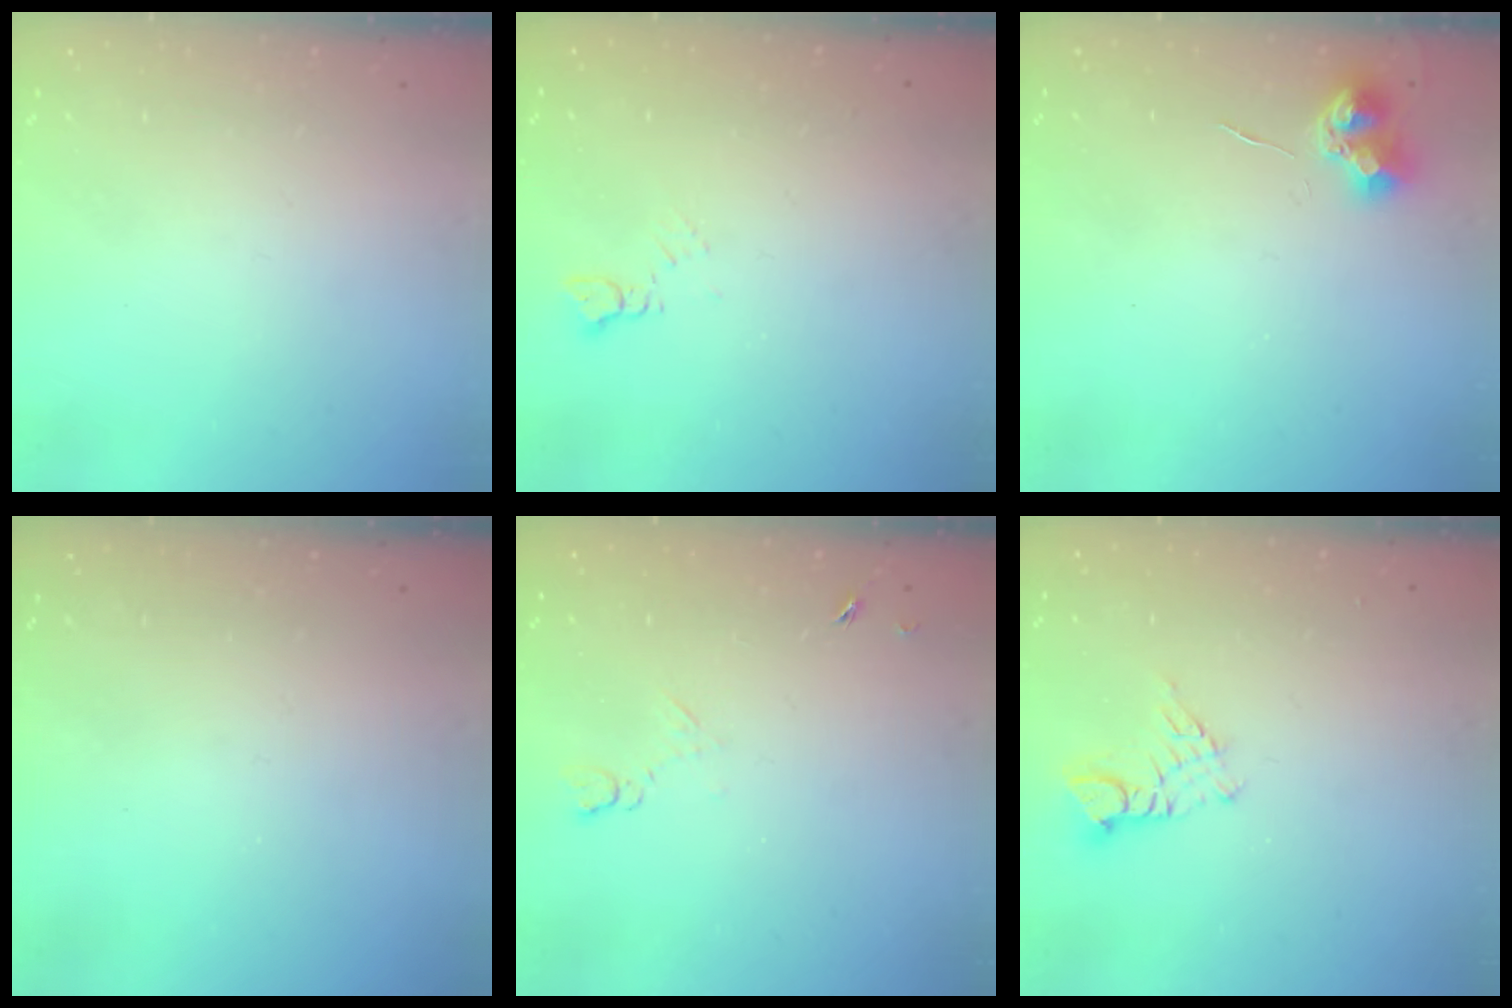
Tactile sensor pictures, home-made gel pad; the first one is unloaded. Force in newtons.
{"total": 2.8, "press": 2.8, "slide": 0.5}
{"total": 9.0, "press": 9.0, "slide": 0.6}
{"total": 0.0}
{"total": 5.4, "press": 5.4, "slide": 0.8}
{"total": 5.7, "press": 5.7, "slide": 0.5}